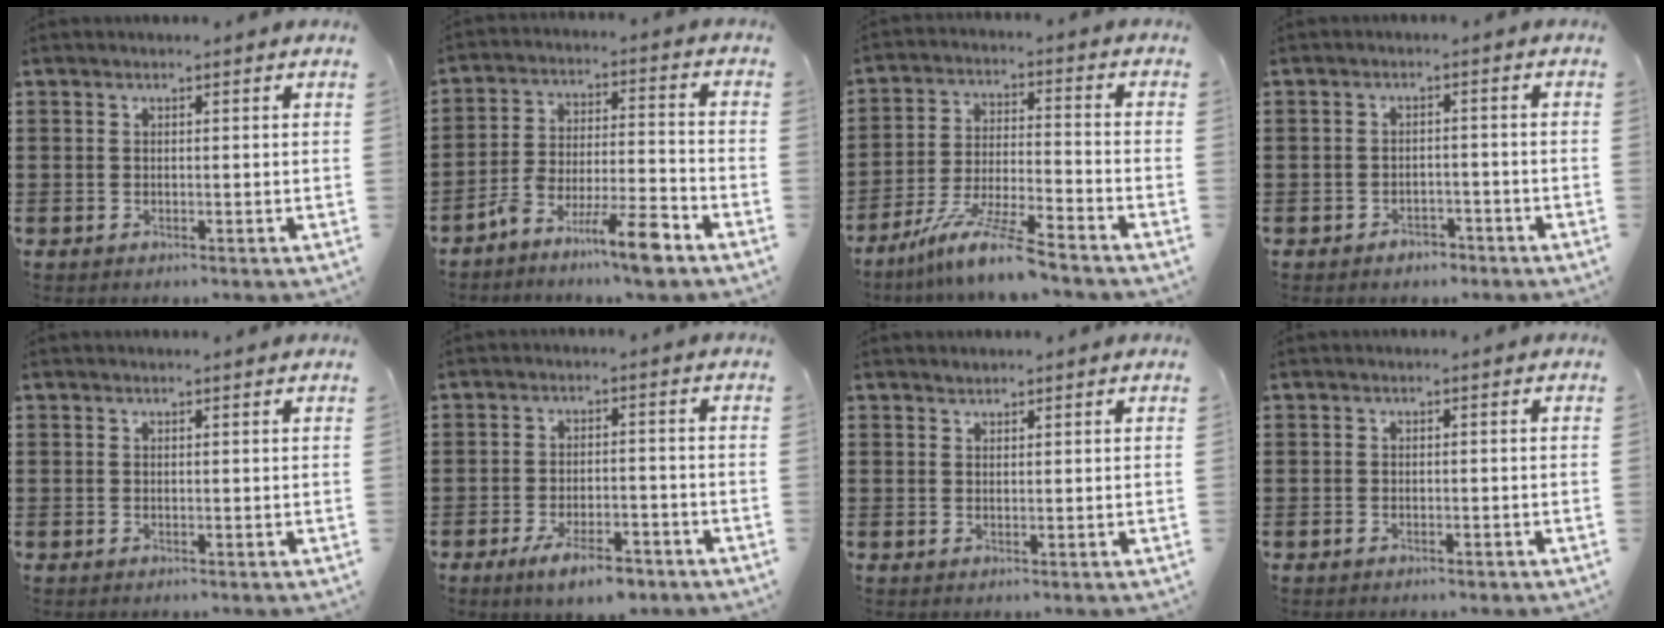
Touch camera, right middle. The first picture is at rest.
{"total": 8.9, "force": [-7.1, 1.0, 5.2], "torque": [-0.098, 0.006, -0.136]}
{"total": 9.3, "force": [-7.7, -0.2, 5.2], "torque": [-0.110, -0.008, -0.151]}
{"total": 2.0, "force": [-1.9, 0.7, 0.1], "torque": [-0.009, 0.002, -0.041]}
{"total": 0.0}
{"total": 5.8, "force": [-4.0, 1.6, 3.9], "torque": [-0.072, 0.003, -0.073]}
{"total": 1.0, "force": [0.9, 0.2, -0.3], "torque": [0.003, -0.001, 0.019]}
{"total": 0.7, "force": [-0.5, 0.2, 0.3], "torque": [-0.009, -0.002, -0.010]}